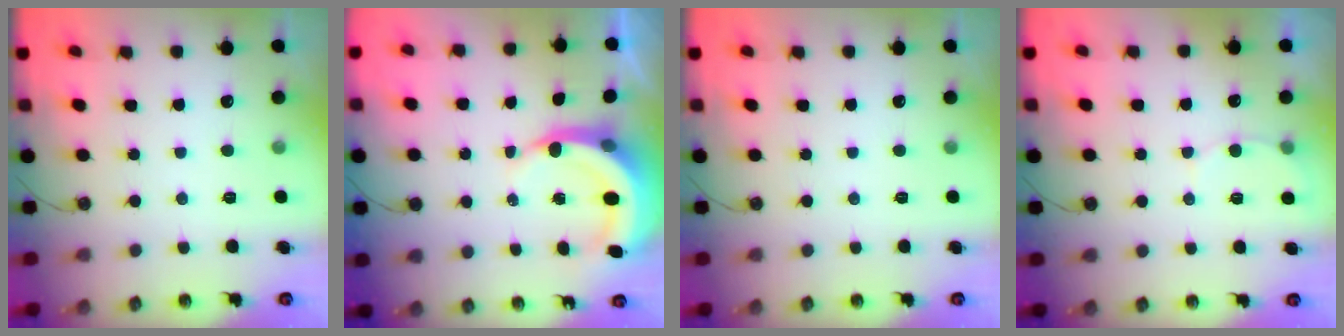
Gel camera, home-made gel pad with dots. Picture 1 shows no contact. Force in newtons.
{"total": 6.7, "press": 6.7, "slide": 1.0}
{"total": 0.0}
{"total": 5.0, "press": 5.0, "slide": 0.5}